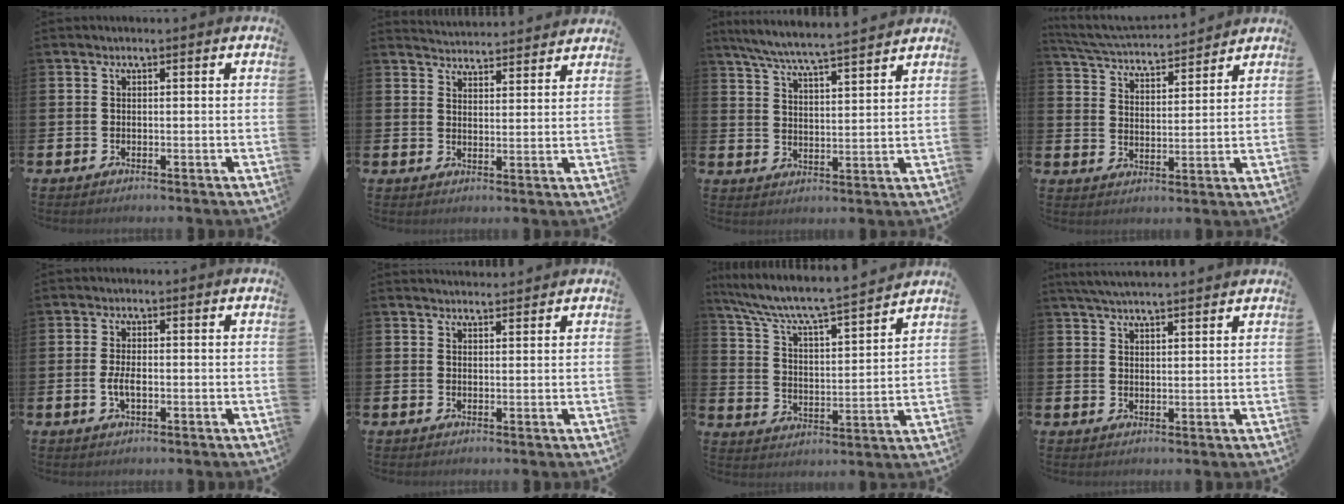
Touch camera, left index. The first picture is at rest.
{"total": 4.3, "force": [4.2, 0.2, -0.4], "torque": [-0.001, -0.033, 0.075]}
{"total": 6.7, "force": [6.4, -0.2, 1.9], "torque": [-0.060, -0.043, 0.112]}
{"total": 4.9, "force": [4.9, 0.4, 0.5], "torque": [-0.031, -0.041, 0.080]}
{"total": 2.5, "force": [-0.4, 1.1, 2.2], "torque": [-0.033, -0.002, -0.009]}
{"total": 2.1, "force": [2.1, 0.3, 0.0], "torque": [0.012, -0.015, 0.033]}
{"total": 7.2, "force": [6.6, 0.5, 2.8], "torque": [-0.085, -0.052, 0.106]}
{"total": 4.1, "force": [3.9, 0.2, 1.1], "torque": [-0.035, -0.008, 0.074]}